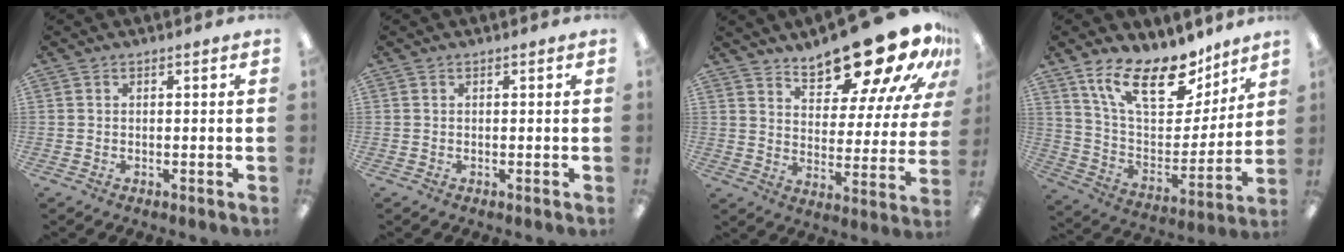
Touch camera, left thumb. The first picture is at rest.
{"total": 0.0}
{"total": 20.4, "force": [16.3, 6.4, 10.5], "torque": [-0.153, -0.110, 0.272]}
{"total": 20.9, "force": [14.3, 9.2, 12.0], "torque": [-0.213, -0.079, 0.254]}